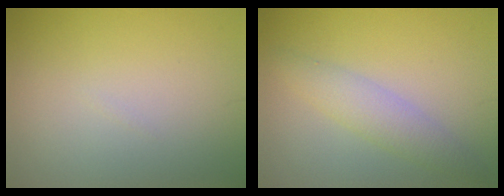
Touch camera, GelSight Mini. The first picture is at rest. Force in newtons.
{"total": 2.9, "press": 2.9, "slide": 0.1}